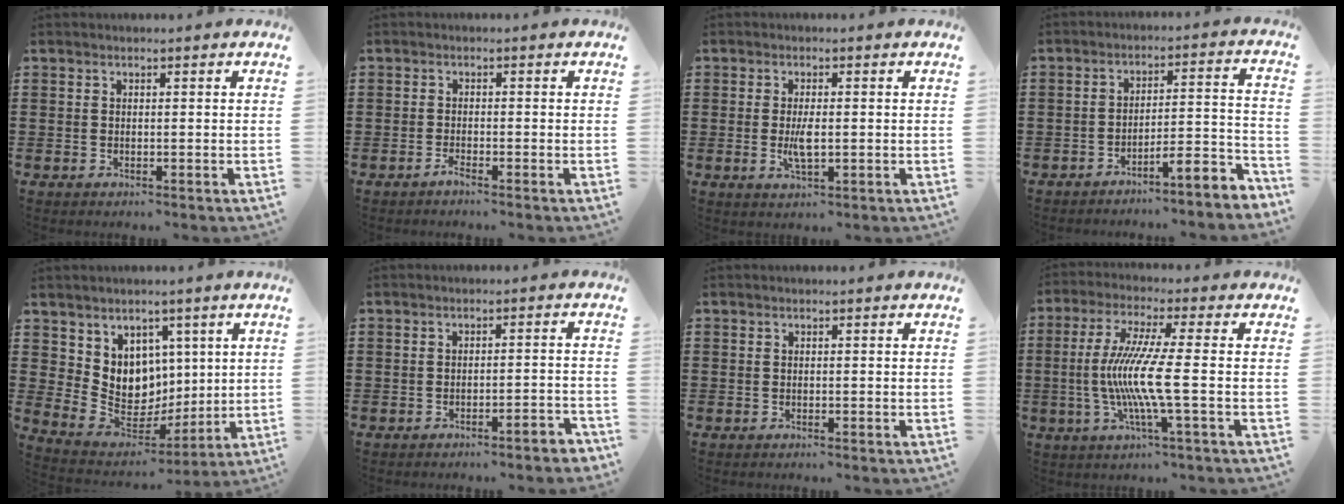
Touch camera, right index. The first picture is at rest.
{"total": 1.2, "force": [-1.1, -0.1, 0.4], "torque": [-0.010, -0.004, -0.021]}
{"total": 3.7, "force": [-0.3, 1.2, 3.5], "torque": [-0.077, -0.007, -0.010]}
{"total": 5.4, "force": [-4.7, 0.0, 2.6], "torque": [-0.044, -0.014, -0.093]}
{"total": 8.0, "force": [3.3, 7.1, 1.4], "torque": [-0.057, -0.036, 0.071]}
{"total": 2.3, "force": [-2.1, -0.1, 1.0], "torque": [-0.019, 0.001, -0.044]}
{"total": 0.0}
{"total": 10.1, "force": [-2.0, -0.1, 10.0], "torque": [-0.215, -0.022, -0.050]}